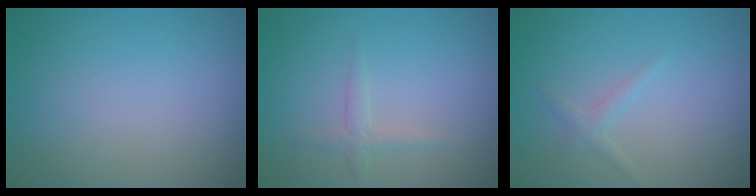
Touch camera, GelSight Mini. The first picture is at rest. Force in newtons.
{"total": 1.1, "press": 1.1, "slide": 0.1}
{"total": 1.0, "press": 1.0, "slide": 0.0}